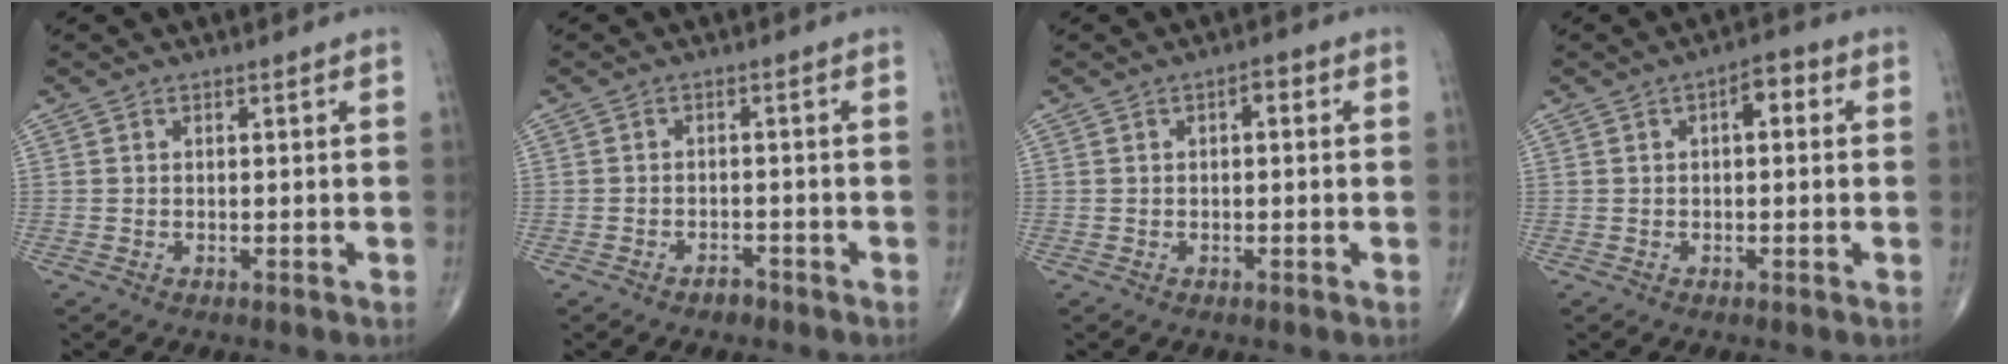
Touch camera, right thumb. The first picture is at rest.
{"total": 1.7, "force": [-1.3, 1.0, 0.5], "torque": [-0.008, 0.007, -0.019]}
{"total": 2.2, "force": [0.5, 1.0, 1.9], "torque": [-0.022, 0.006, 0.002]}
{"total": 4.1, "force": [0.9, 2.0, 3.5], "torque": [-0.040, 0.012, 0.005]}